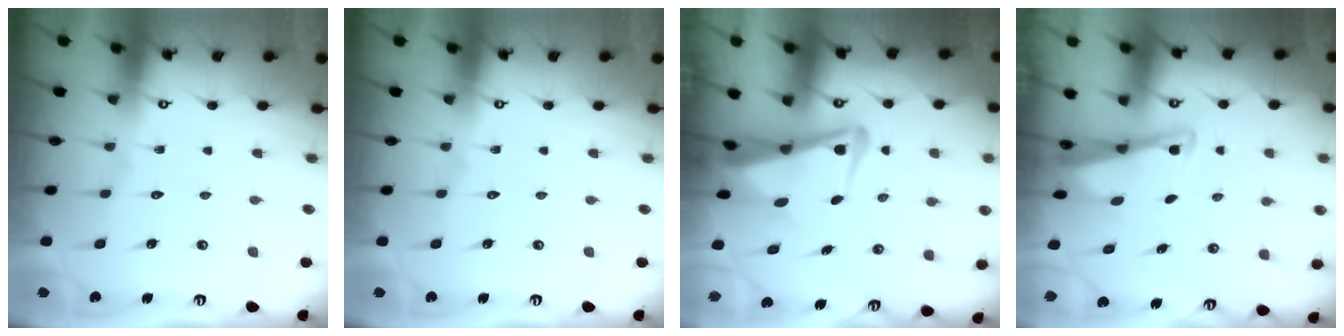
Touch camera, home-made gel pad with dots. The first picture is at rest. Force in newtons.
{"total": 0.0}
{"total": 8.4, "press": 8.0, "slide": 2.4}
{"total": 2.5, "press": 2.5, "slide": 0.2}